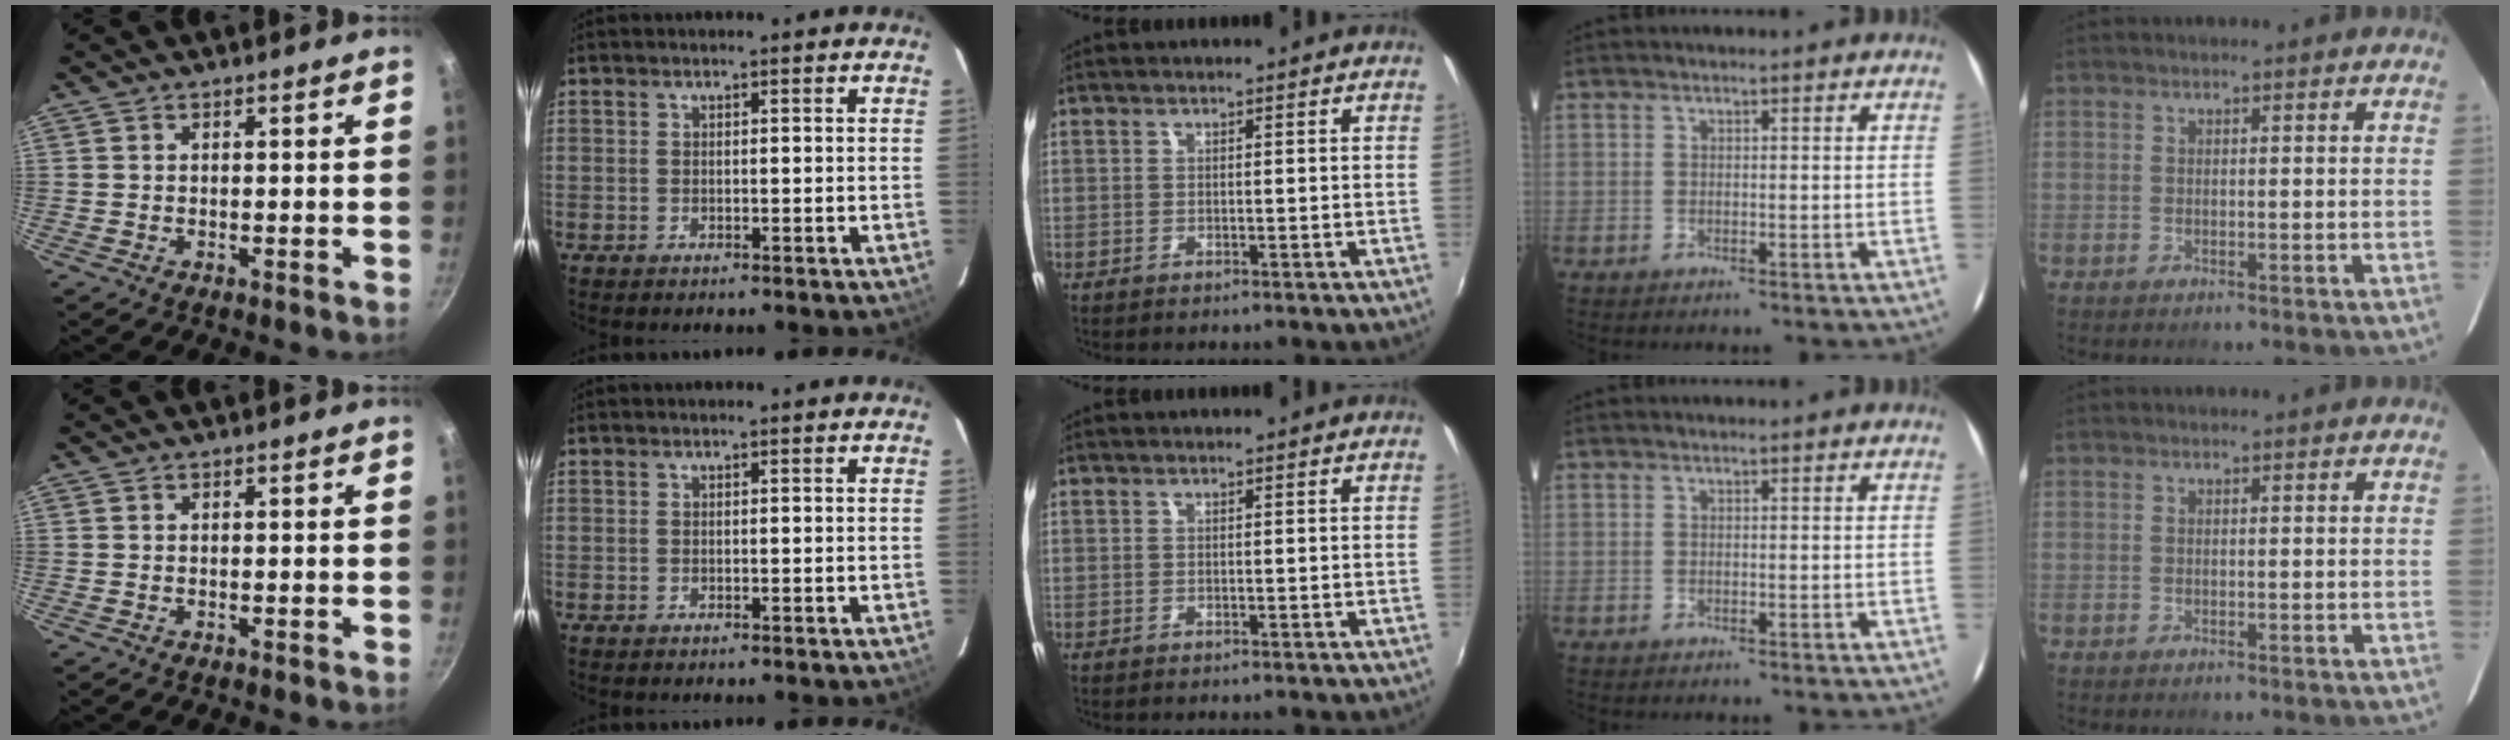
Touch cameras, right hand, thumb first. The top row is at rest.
{}